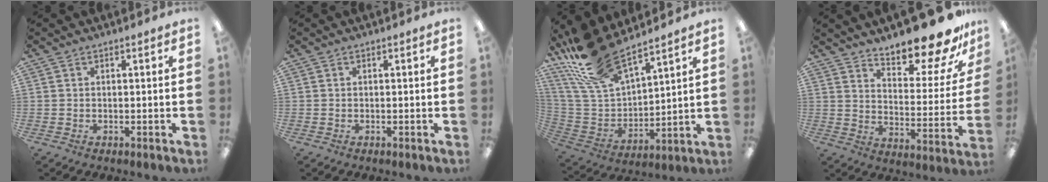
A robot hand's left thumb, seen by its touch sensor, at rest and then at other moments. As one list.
[{"total": 0.0}, {"total": 19.7, "force": [15.9, 6.8, 9.5], "torque": [-0.222, -0.089, 0.292]}, {"total": 17.2, "force": [14.6, 4.6, 8.0], "torque": [-0.107, -0.116, 0.241]}]